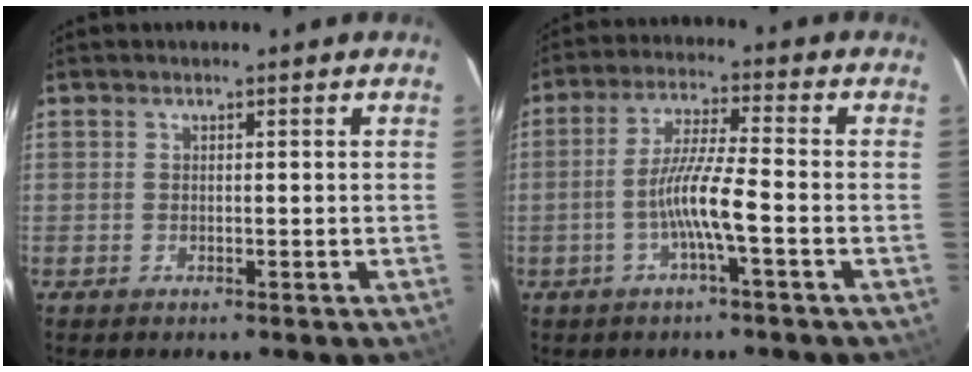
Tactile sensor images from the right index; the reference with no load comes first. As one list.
[{"total": 7.4, "force": [-2.7, -0.4, 6.8], "torque": [-0.141, 0.003, -0.052]}]